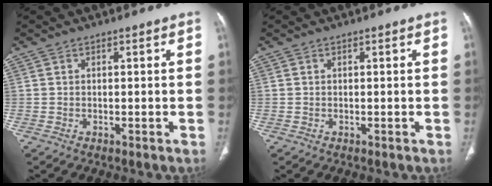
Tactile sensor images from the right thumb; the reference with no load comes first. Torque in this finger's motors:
{"motor_torque": [0.00, 0.01, 0.00, 0.00, 0.03]}